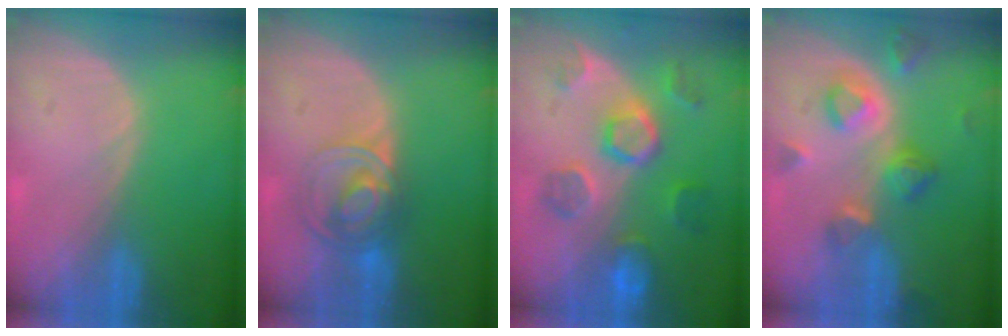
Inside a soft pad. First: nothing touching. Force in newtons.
{"total": 7.5, "press": 6.1, "slide": 4.3}
{"total": 8.5, "press": 8.4, "slide": 0.8}
{"total": 7.7, "press": 7.1, "slide": 3.0}